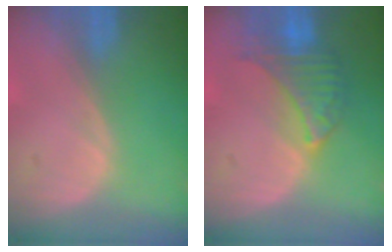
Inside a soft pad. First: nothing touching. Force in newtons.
{"total": 6.7, "press": 6.6, "slide": 0.7}